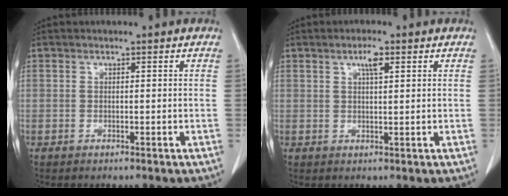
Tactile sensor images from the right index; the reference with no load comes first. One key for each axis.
{"total": 2.6, "fx": 1.3, "fy": 0.5, "fz": 2.2, "tx": -0.042, "ty": 0.002, "tz": 0.022}